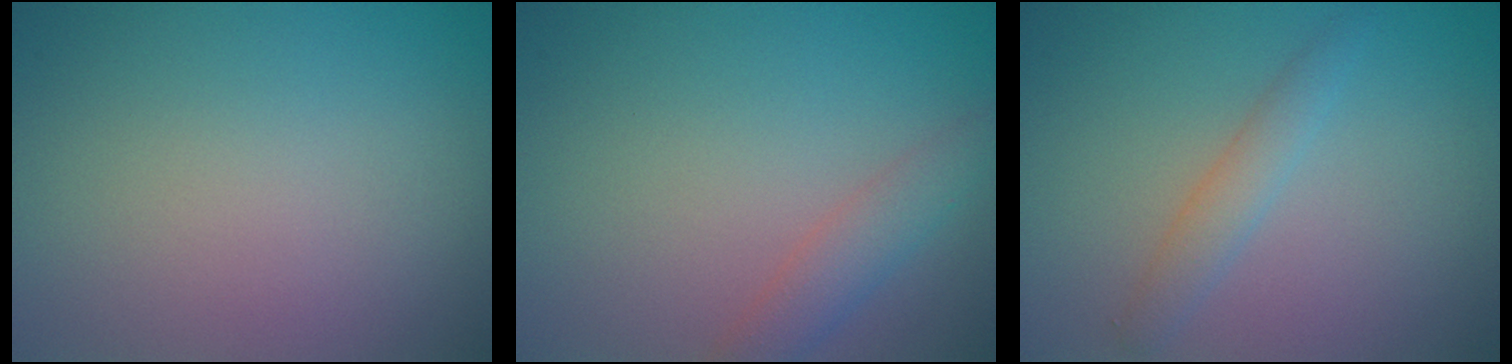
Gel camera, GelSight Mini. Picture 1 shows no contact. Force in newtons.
{"total": 2.5, "press": 2.5, "slide": 0.1}
{"total": 2.0, "press": 2.0, "slide": 0.1}